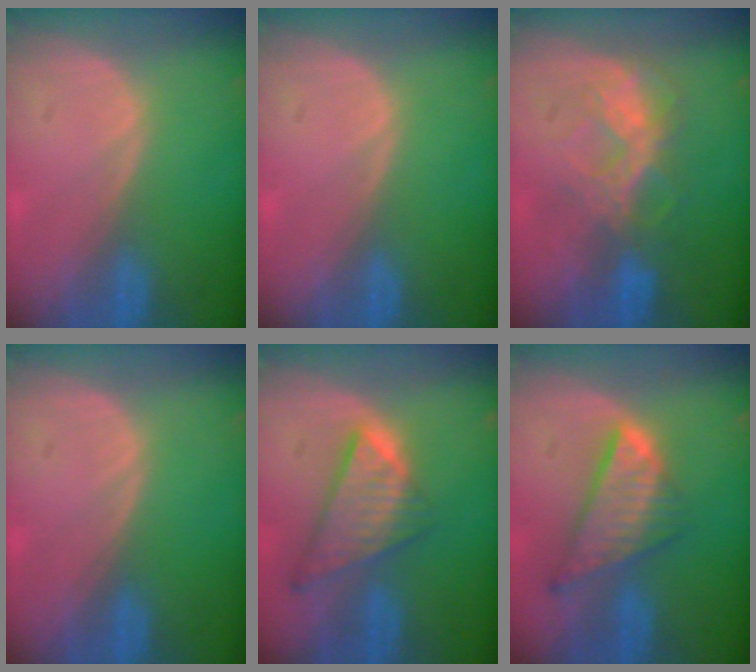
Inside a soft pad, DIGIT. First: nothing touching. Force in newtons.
{"total": 0.0}
{"total": 6.5, "press": 6.5, "slide": 0.4}
{"total": 0.0}
{"total": 8.6, "press": 7.3, "slide": 4.5}
{"total": 8.7, "press": 7.5, "slide": 4.4}